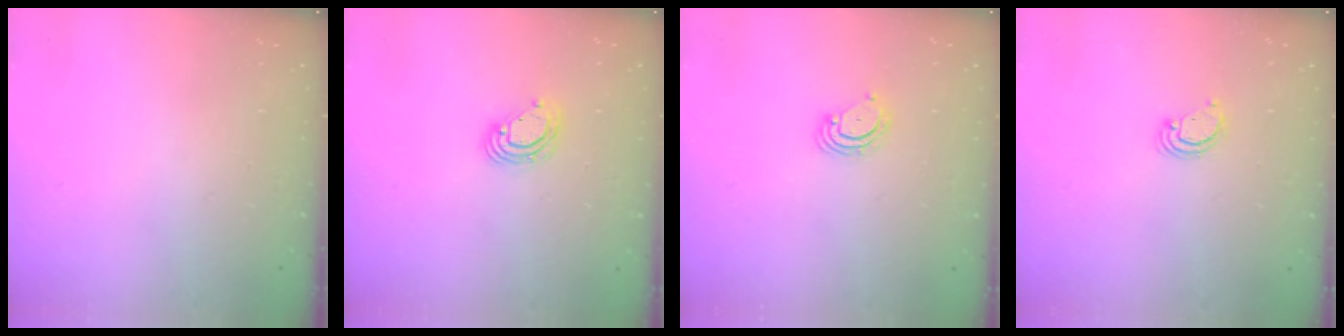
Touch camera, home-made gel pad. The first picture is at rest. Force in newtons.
{"total": 7.3, "press": 7.2, "slide": 1.1}
{"total": 4.5, "press": 4.5, "slide": 0.3}
{"total": 2.3, "press": 2.3, "slide": 0.2}